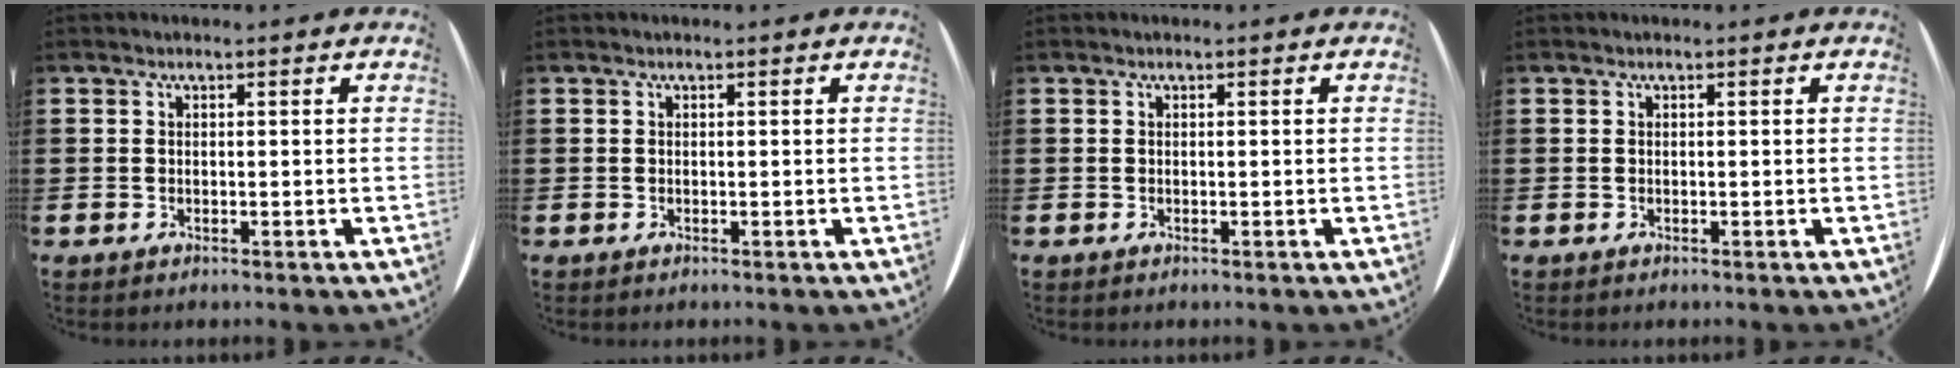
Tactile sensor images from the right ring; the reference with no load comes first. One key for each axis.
{"total": 0.0}
{"total": 0.0}
{"total": 0.0}